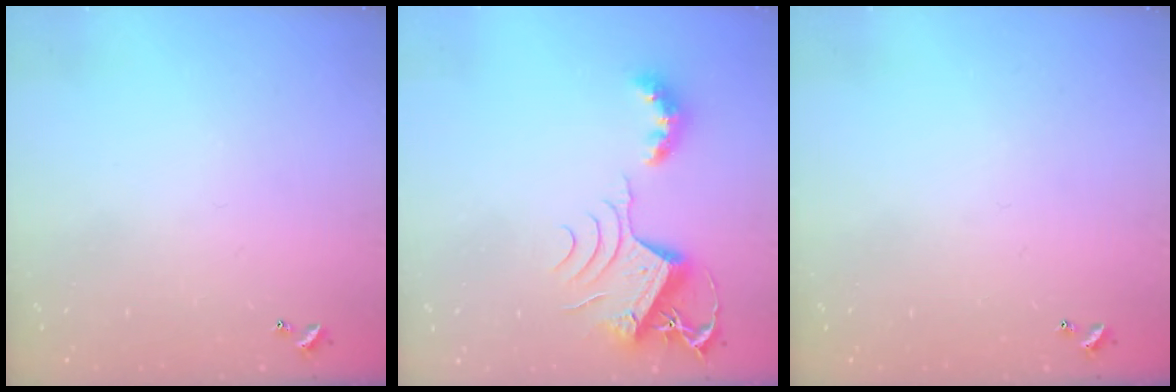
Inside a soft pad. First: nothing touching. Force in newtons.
{"total": 9.3, "press": 9.3, "slide": 0.3}
{"total": 0.0}